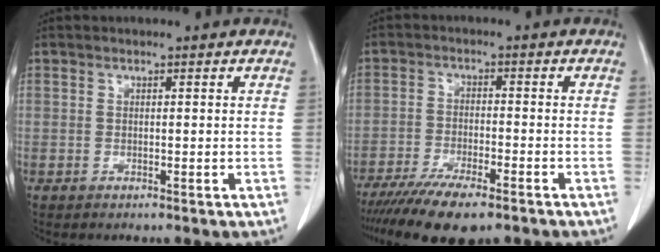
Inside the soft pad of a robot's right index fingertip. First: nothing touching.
{"total": 11.3, "force": [-8.6, 2.4, 6.9], "torque": [-0.110, -0.021, -0.139]}